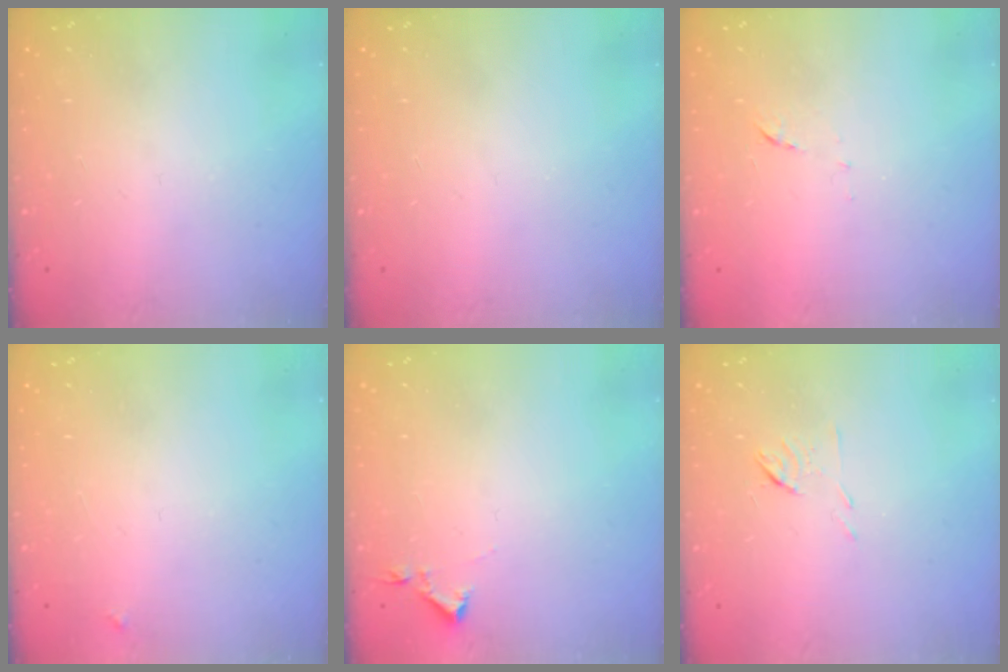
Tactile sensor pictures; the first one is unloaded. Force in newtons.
{"total": 0.0}
{"total": 5.5, "press": 5.4, "slide": 0.4}
{"total": 3.3, "press": 3.3, "slide": 0.4}
{"total": 2.9, "press": 2.9, "slide": 0.5}
{"total": 5.3, "press": 5.2, "slide": 1.0}